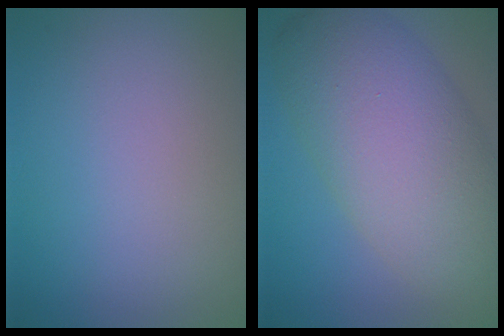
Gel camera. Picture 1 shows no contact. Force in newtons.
{"total": 10.5, "press": 10.4, "slide": 0.7}